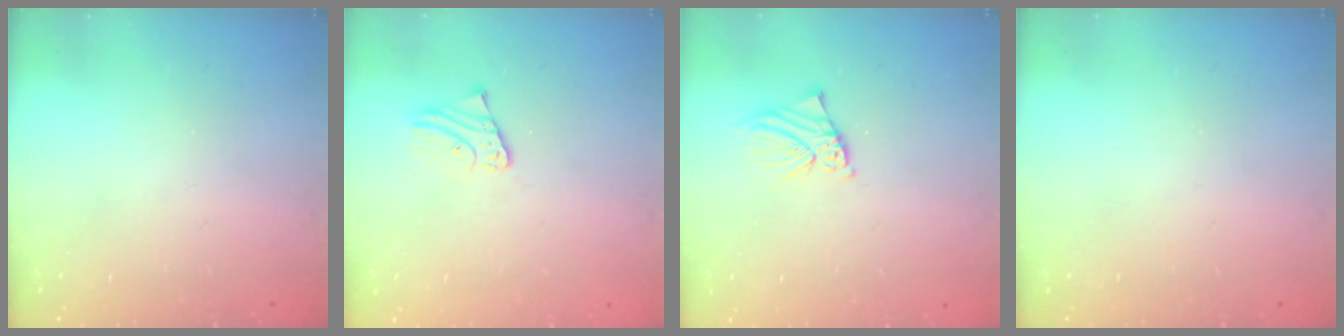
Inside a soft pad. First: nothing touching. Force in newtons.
{"total": 1.9, "press": 1.9, "slide": 0.2}
{"total": 2.7, "press": 2.7, "slide": 0.4}
{"total": 0.0}